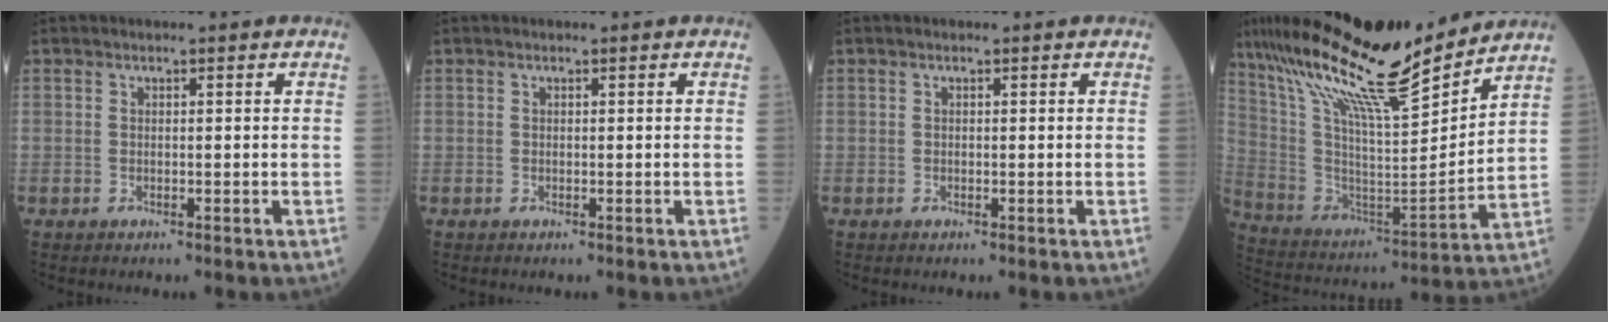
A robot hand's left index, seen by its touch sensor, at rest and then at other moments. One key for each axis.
{"total": 0.0}
{"total": 0.0}
{"total": 23.8, "fx": 19.0, "fy": 2.4, "fz": 14.1, "tx": -0.262, "ty": 0.002, "tz": 0.331}